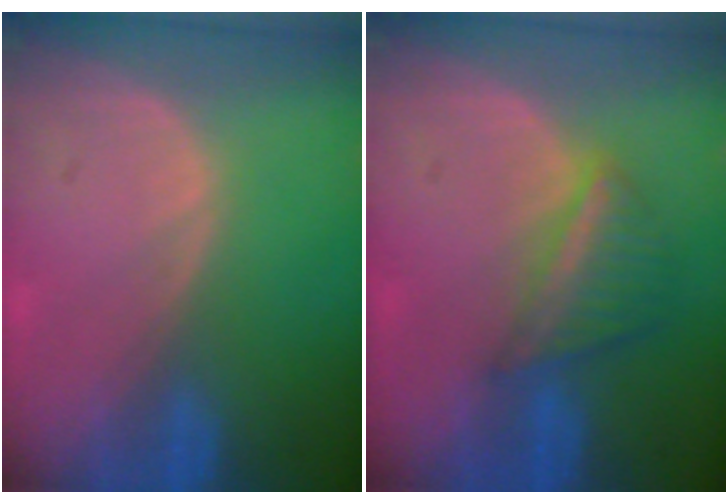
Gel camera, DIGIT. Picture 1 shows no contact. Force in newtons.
{"total": 5.9, "press": 5.2, "slide": 2.8}